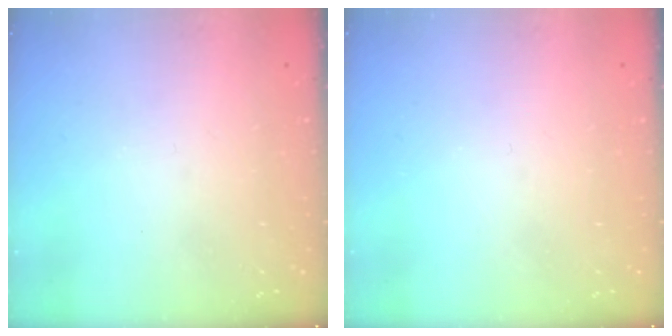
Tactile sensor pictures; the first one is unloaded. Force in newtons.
{"total": 0.0}